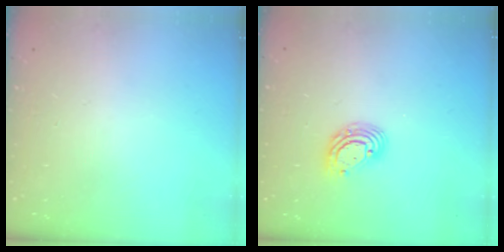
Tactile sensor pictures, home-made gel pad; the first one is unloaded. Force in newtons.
{"total": 7.9, "press": 7.8, "slide": 1.5}